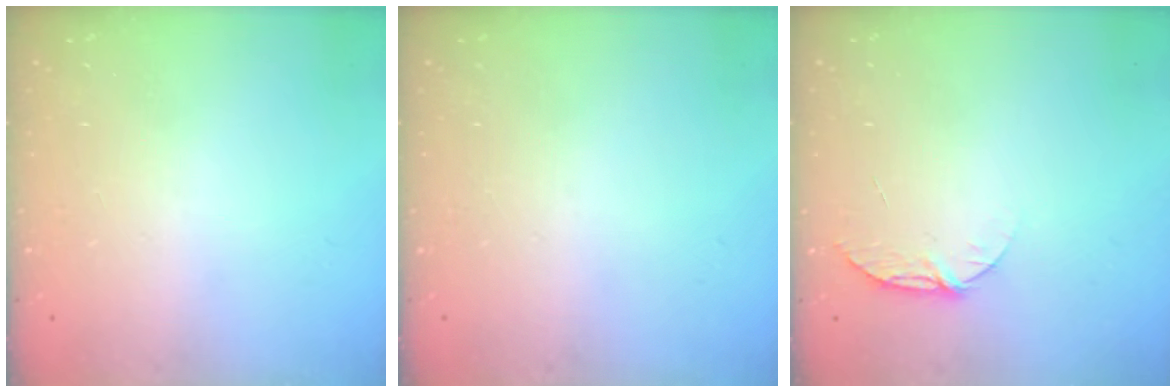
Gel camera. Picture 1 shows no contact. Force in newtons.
{"total": 0.0}
{"total": 5.6, "press": 5.6, "slide": 0.6}